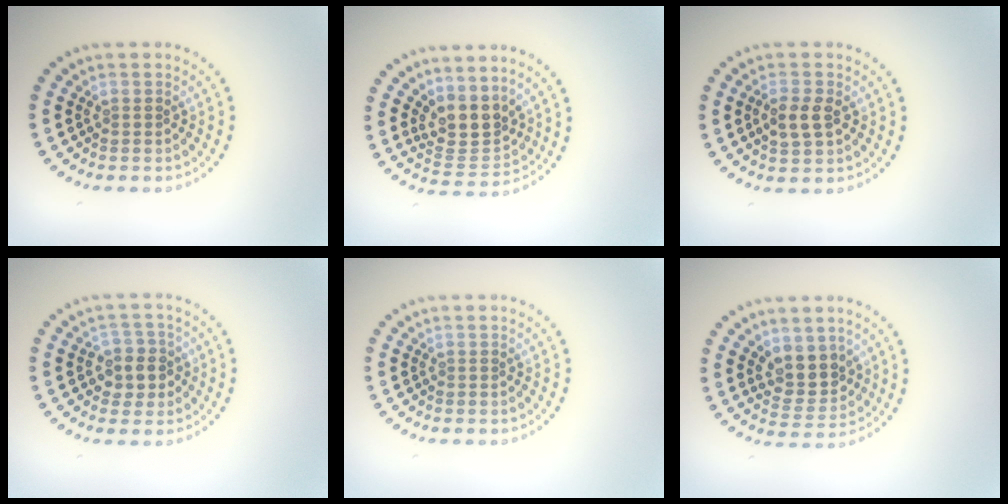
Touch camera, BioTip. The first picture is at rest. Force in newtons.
{"total": 3.5, "press": 2.7, "slide": 2.2}
{"total": 2.7, "press": 2.6, "slide": 0.3}
{"total": 2.8, "press": 2.7, "slide": 0.8}
{"total": 0.0}
{"total": 3.5, "press": 3.3, "slide": 1.3}